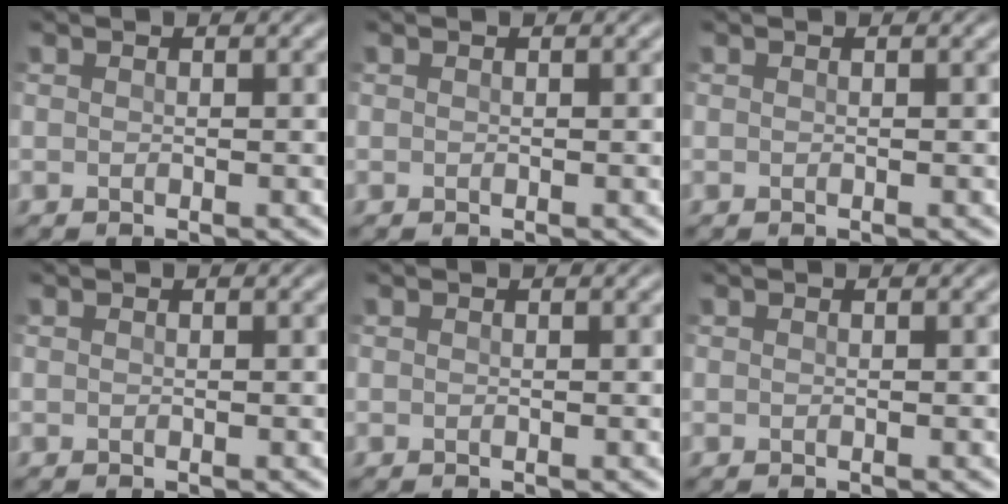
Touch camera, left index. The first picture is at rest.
{"total": 0.0}
{"total": 0.0}
{"total": 0.0}
{"total": 0.0}
{"total": 0.0}